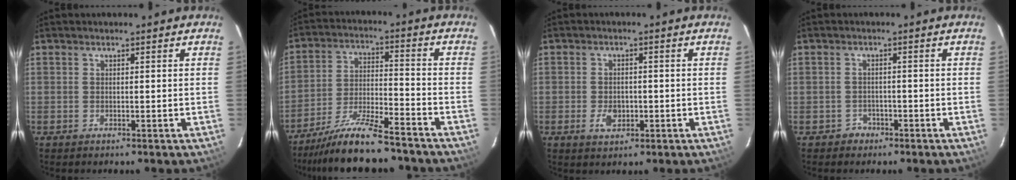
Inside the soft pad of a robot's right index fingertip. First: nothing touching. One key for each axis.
{"total": 13.1, "fx": -11.6, "fy": 1.2, "fz": 6.0, "tx": -0.126, "ty": -0.009, "tz": -0.202}
{"total": 4.0, "fx": -1.2, "fy": 2.7, "fz": 2.7, "tx": -0.052, "ty": -0.001, "tz": -0.016}
{"total": 3.9, "fx": -2.8, "fy": 2.7, "fz": -0.5, "tx": 0.006, "ty": 0.019, "tz": -0.047}